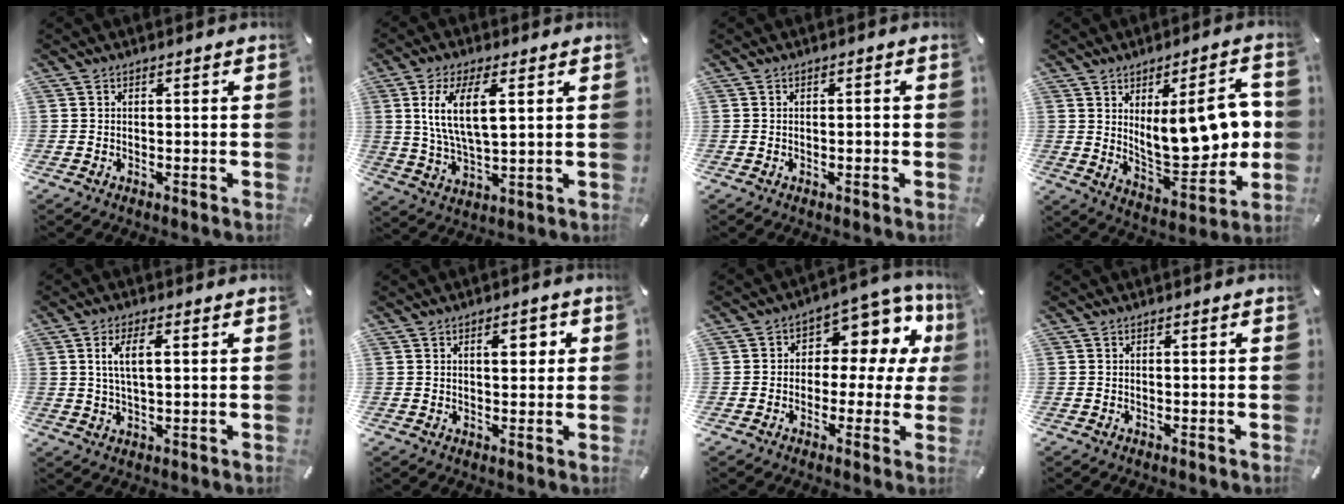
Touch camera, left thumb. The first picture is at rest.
{"total": 11.1, "force": [3.7, 4.4, 9.6], "torque": [-0.203, -0.002, 0.059]}
{"total": 1.2, "force": [-0.2, 0.5, 1.0], "torque": [-0.018, 0.002, -0.004]}
{"total": 19.7, "force": [4.6, 9.2, 16.8], "torque": [-0.224, -0.018, 0.081]}
{"total": 6.4, "force": [1.7, 2.4, 5.7], "torque": [-0.124, 0.005, 0.026]}
{"total": 4.9, "force": [1.5, 2.6, 3.9], "torque": [-0.043, -0.006, 0.013]}
{"total": 9.7, "force": [2.3, 7.0, 6.3], "torque": [-0.081, -0.016, 0.040]}
{"total": 0.0}